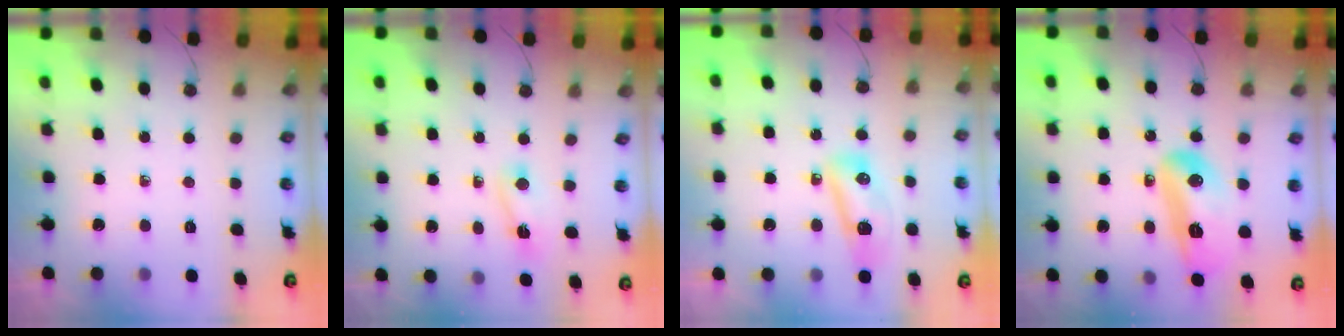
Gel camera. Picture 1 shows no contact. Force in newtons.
{"total": 2.6, "press": 2.6, "slide": 0.6}
{"total": 10.5, "press": 10.4, "slide": 1.3}
{"total": 15.8, "press": 14.9, "slide": 5.4}